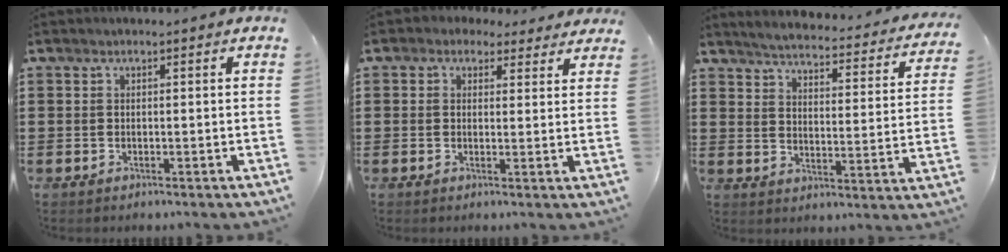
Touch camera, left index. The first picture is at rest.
{"total": 2.4, "force": [1.8, 1.5, 0.6], "torque": [-0.021, 0.006, 0.033]}
{"total": 3.8, "force": [3.6, -0.3, 1.1], "torque": [-0.043, -0.032, 0.054]}